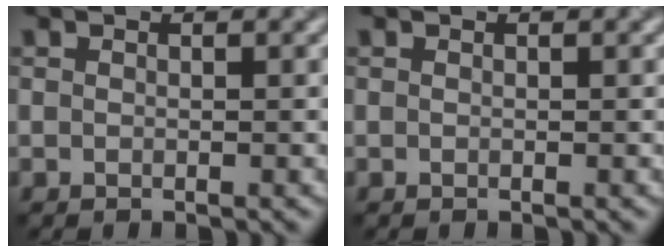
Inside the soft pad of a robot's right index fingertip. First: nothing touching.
{"total": 0.0}